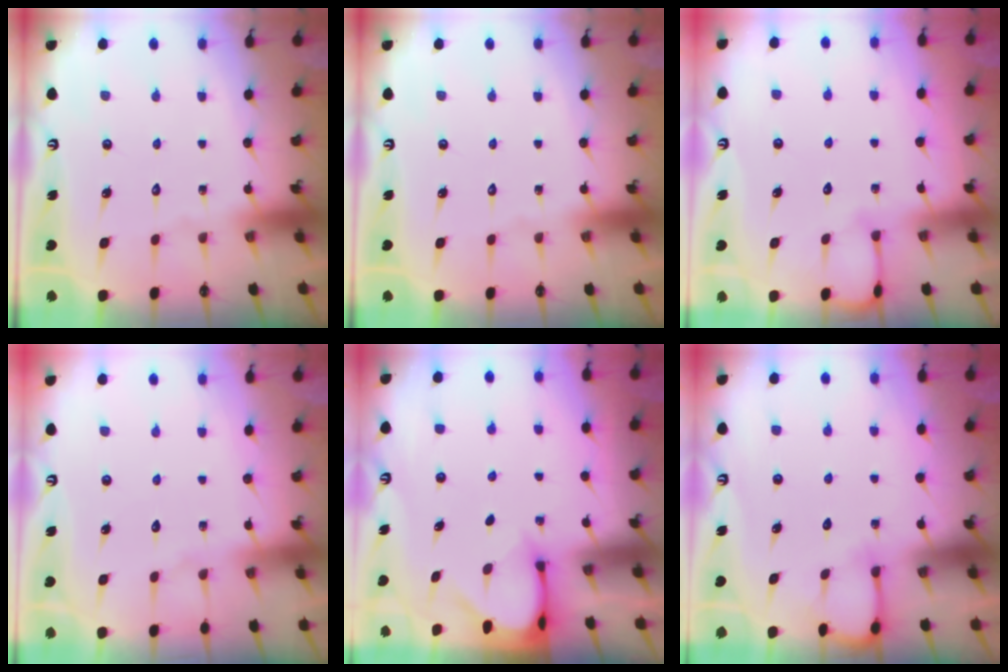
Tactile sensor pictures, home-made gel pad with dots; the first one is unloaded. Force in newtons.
{"total": 0.0}
{"total": 3.8, "press": 3.8, "slide": 0.3}
{"total": 4.4, "press": 4.4, "slide": 0.6}
{"total": 3.3, "press": 3.2, "slide": 0.2}
{"total": 4.8, "press": 4.8, "slide": 0.5}